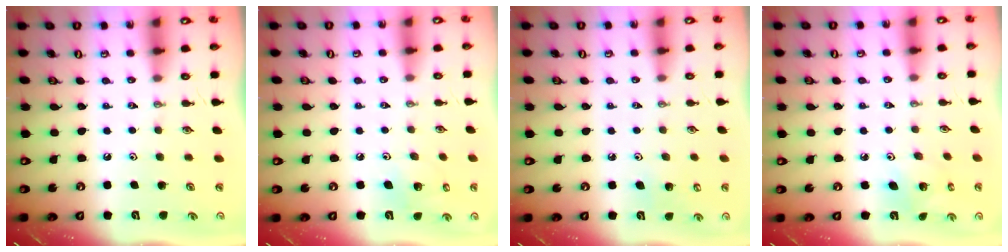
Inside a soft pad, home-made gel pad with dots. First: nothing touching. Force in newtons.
{"total": 6.1, "press": 5.6, "slide": 2.4}
{"total": 4.6, "press": 4.5, "slide": 1.0}
{"total": 4.8, "press": 4.7, "slide": 0.5}